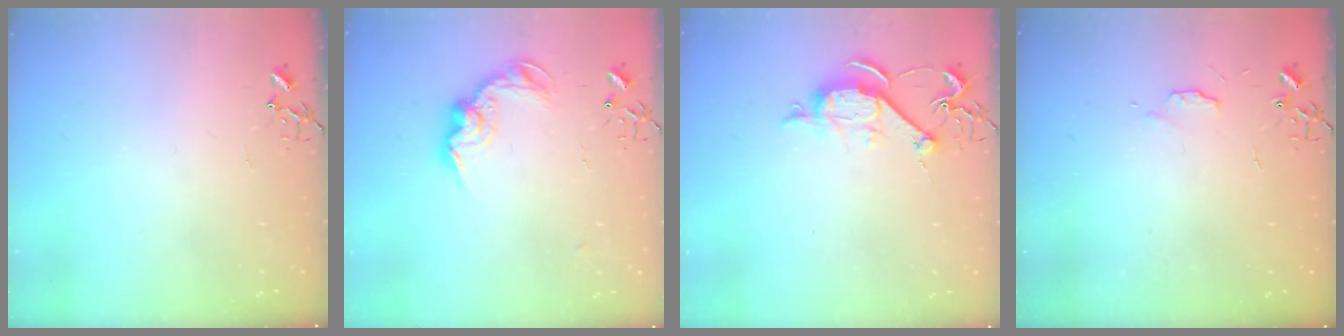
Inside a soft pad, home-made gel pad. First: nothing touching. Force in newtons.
{"total": 12.8, "press": 12.8, "slide": 0.7}
{"total": 8.5, "press": 8.5, "slide": 0.8}
{"total": 4.7, "press": 4.6, "slide": 0.7}